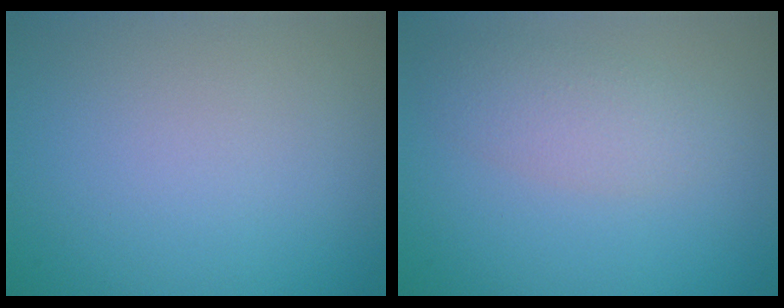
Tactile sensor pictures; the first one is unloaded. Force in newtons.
{"total": 2.9, "press": 2.9, "slide": 0.1}